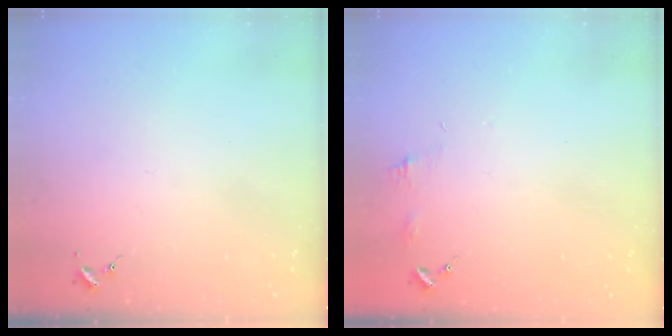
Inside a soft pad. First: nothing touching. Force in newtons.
{"total": 4.5, "press": 4.5, "slide": 0.5}